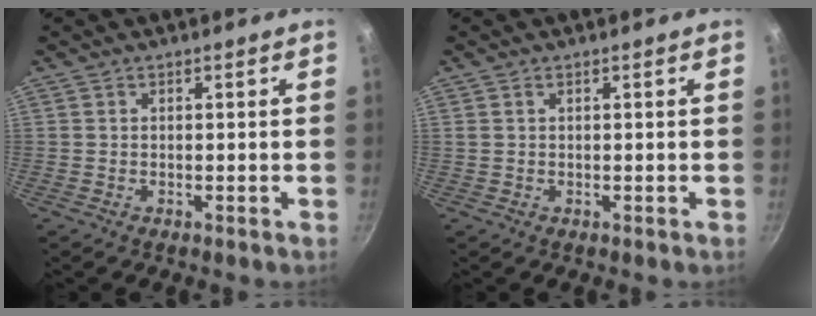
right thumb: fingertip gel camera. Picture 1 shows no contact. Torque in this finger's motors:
{"motor_torque": [-0.06, -0.13, -0.11, -0.07, 0.06]}